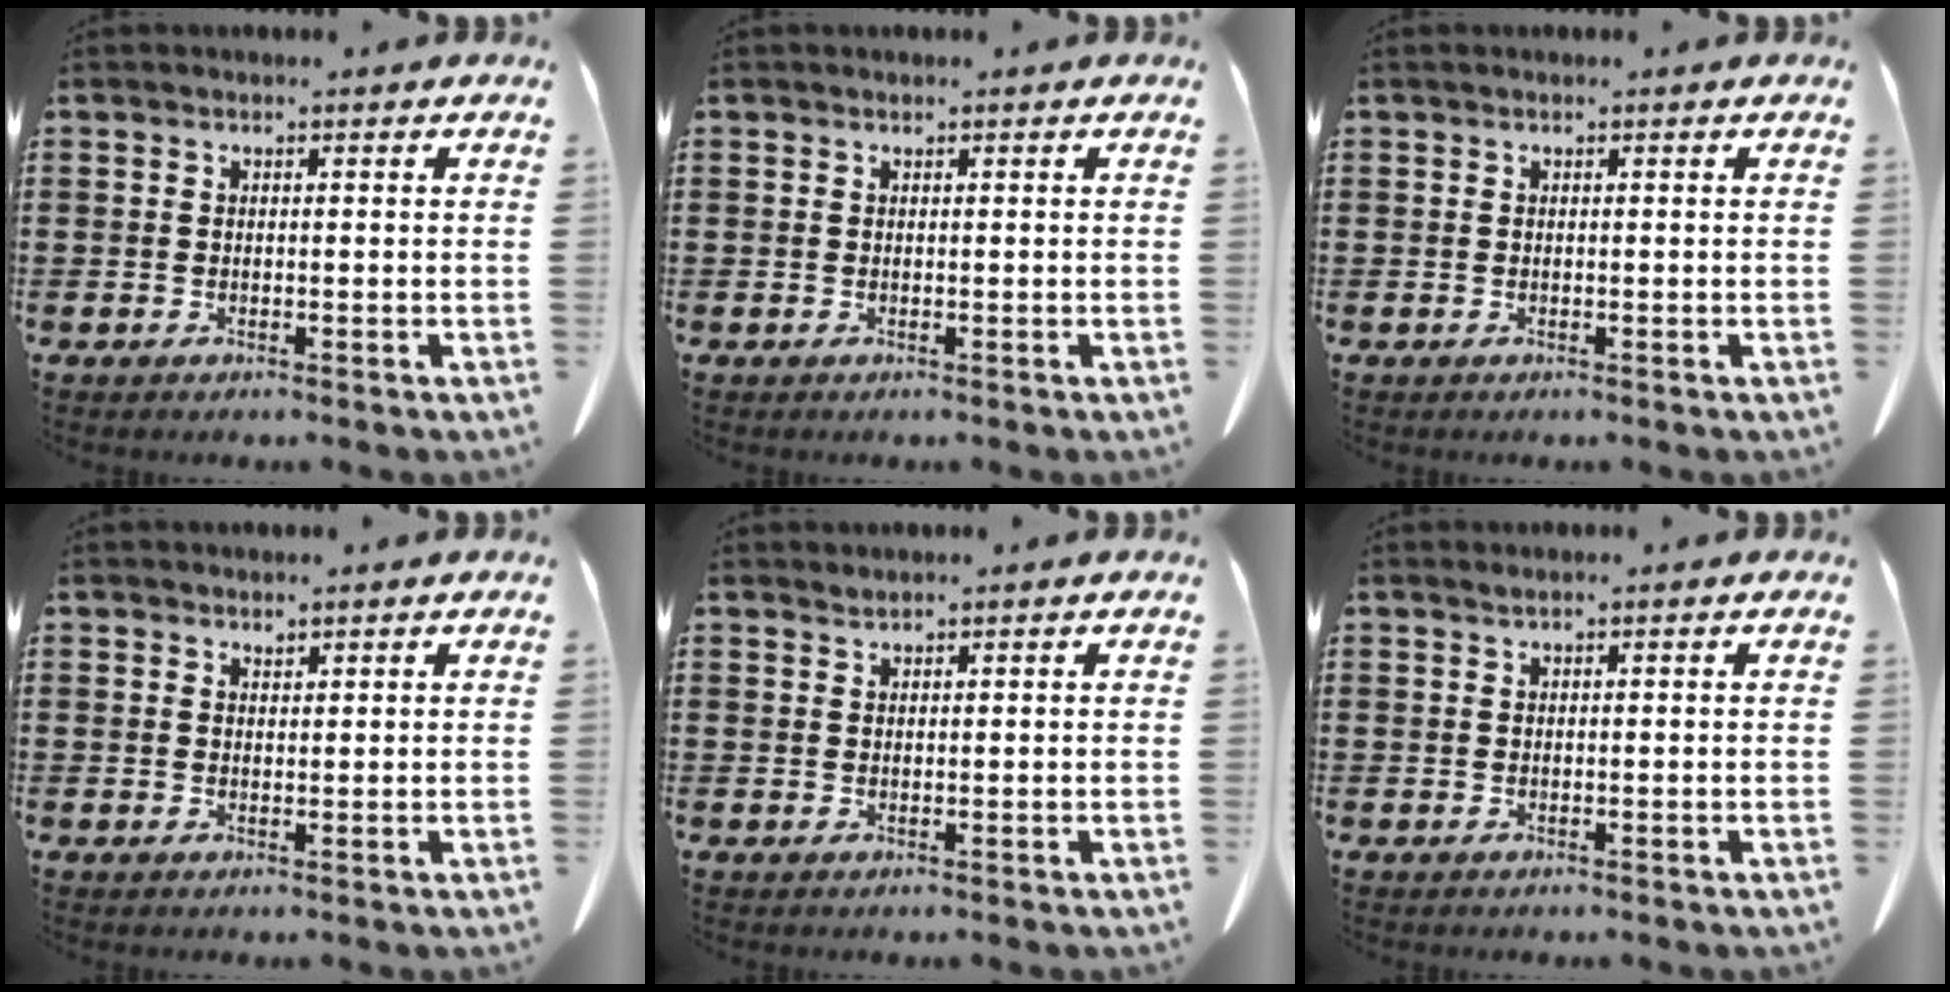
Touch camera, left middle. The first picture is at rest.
{"total": 0.0}
{"total": 0.0}
{"total": 1.3, "force": [1.3, 0.1, 0.0], "torque": [-0.003, -0.005, 0.026]}
{"total": 0.9, "force": [0.9, -0.1, 0.1], "torque": [-0.004, -0.005, 0.019]}
{"total": 0.6, "force": [0.5, -0.1, 0.4], "torque": [-0.008, -0.003, 0.011]}